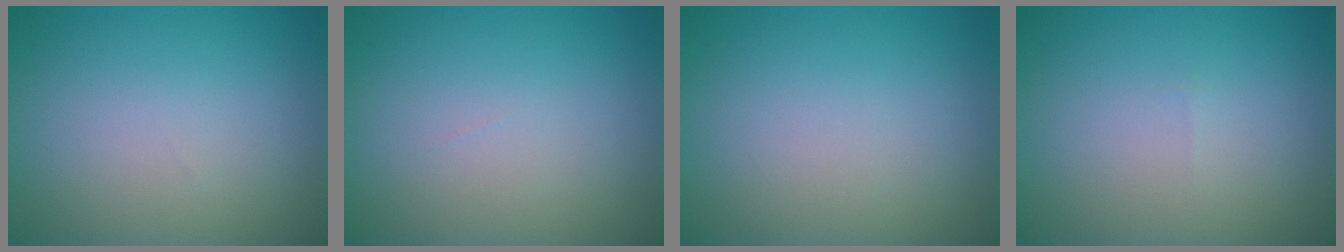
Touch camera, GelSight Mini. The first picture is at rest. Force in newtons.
{"total": 0.0}
{"total": 0.0}
{"total": 0.0}